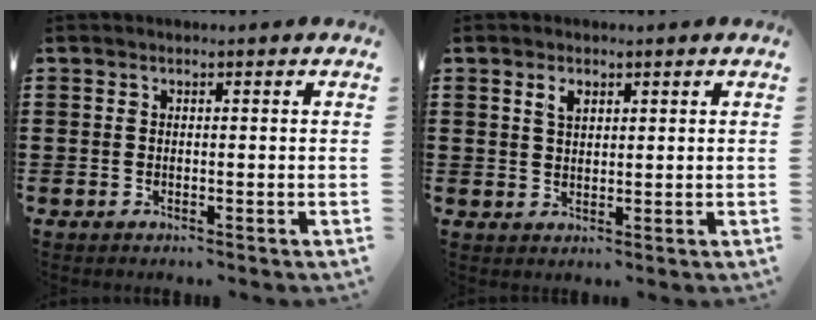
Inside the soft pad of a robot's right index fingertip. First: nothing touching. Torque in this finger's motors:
{"motor_torque": [0.06, -0.05, 0.05, 0.06]}